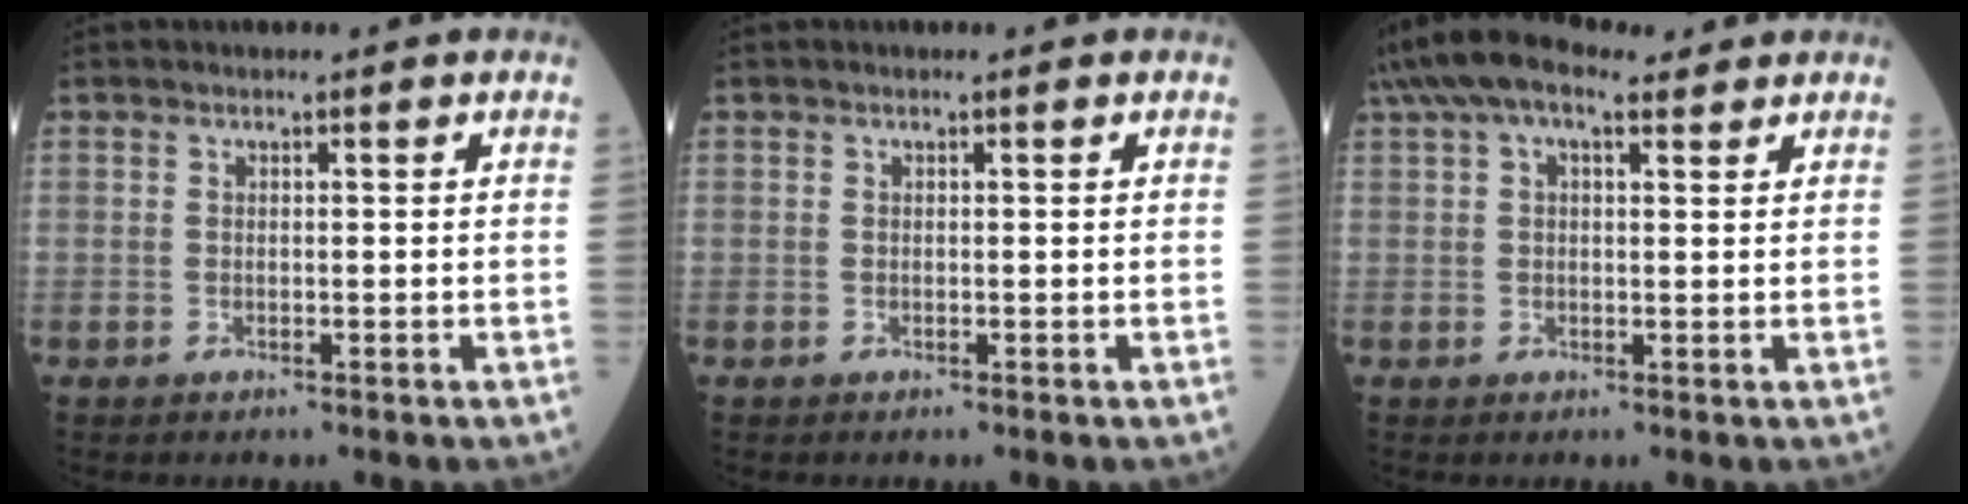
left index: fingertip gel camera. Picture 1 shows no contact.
{"total": 0.0}
{"total": 8.9, "force": [5.9, 3.5, 5.7], "torque": [-0.117, 0.049, 0.102]}